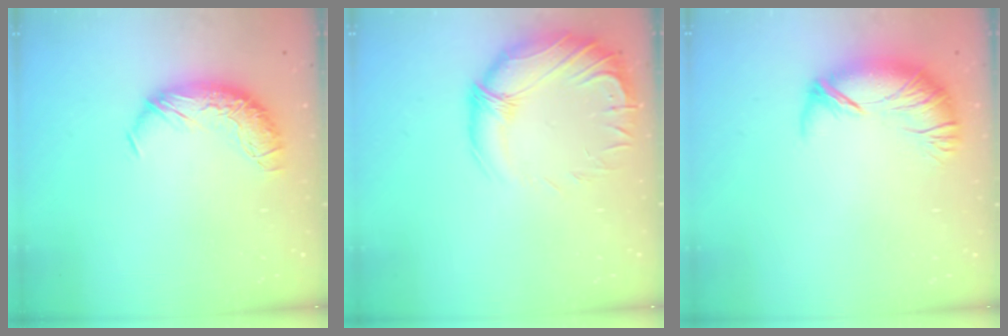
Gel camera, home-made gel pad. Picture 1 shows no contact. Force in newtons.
{"total": 2.9, "press": 0.9, "slide": 2.8}
{"total": 2.8, "press": 1.9, "slide": 2.0}